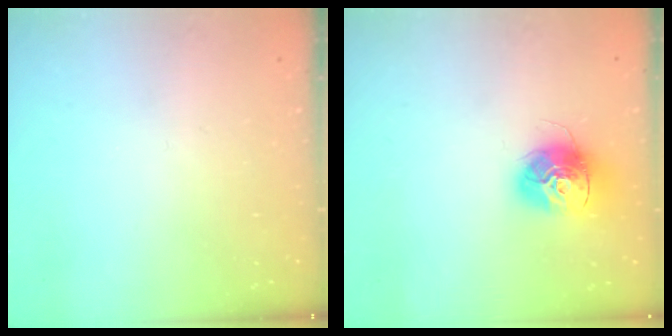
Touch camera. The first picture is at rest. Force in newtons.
{"total": 14.6, "press": 14.5, "slide": 1.4}